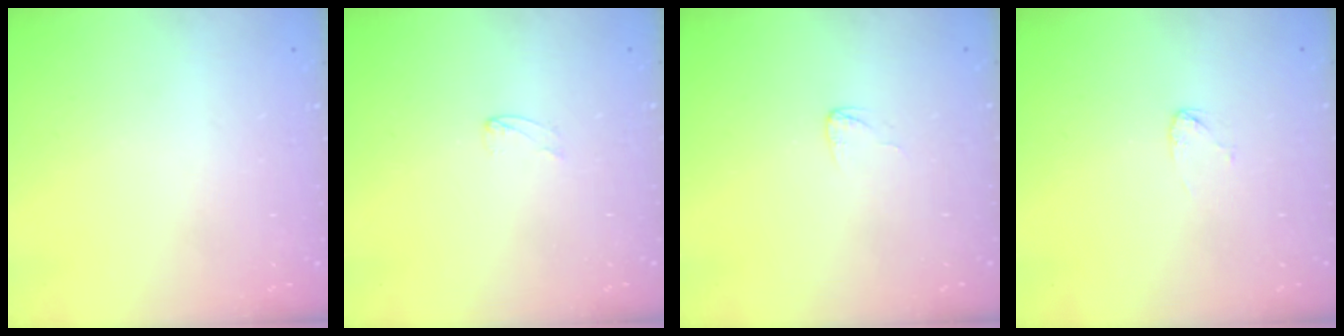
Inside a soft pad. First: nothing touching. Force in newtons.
{"total": 1.7, "press": 1.7, "slide": 0.1}
{"total": 3.3, "press": 3.3, "slide": 0.2}
{"total": 3.0, "press": 3.0, "slide": 0.2}